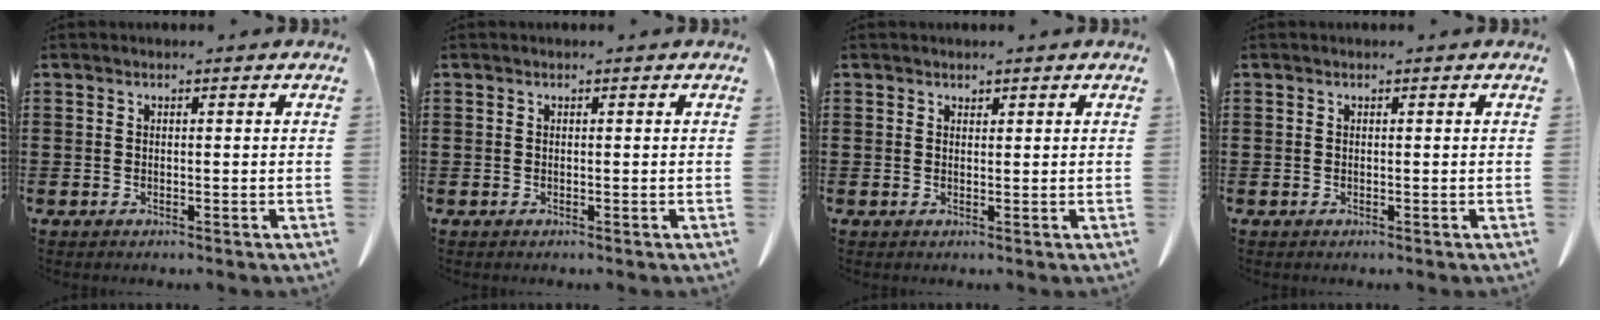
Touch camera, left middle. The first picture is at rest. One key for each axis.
{"total": 0.0}
{"total": 0.8, "fx": 0.8, "fy": 0.3, "fz": 0.0, "tx": -0.001, "ty": 0.000, "tz": 0.015}
{"total": 0.0}